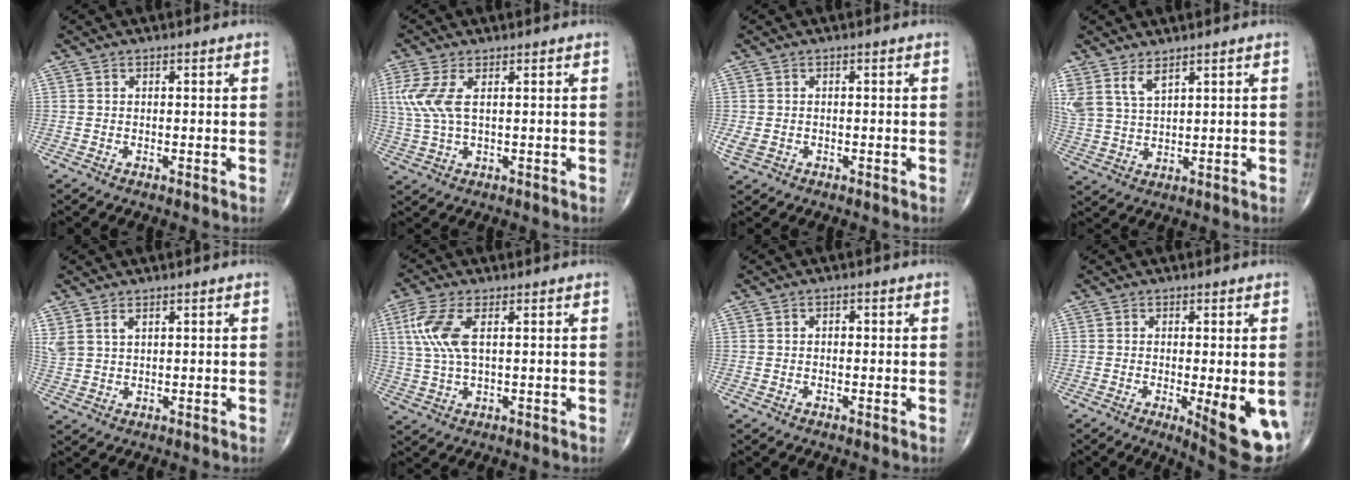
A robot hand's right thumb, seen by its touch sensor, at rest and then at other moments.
{"total": 6.8, "force": [1.8, 2.8, 5.9], "torque": [-0.161, 0.002, 0.044]}
{"total": 2.3, "force": [-0.5, 1.8, 1.3], "torque": [-0.035, 0.001, -0.004]}
{"total": 6.4, "force": [4.4, 2.5, 4.0], "torque": [-0.083, -0.018, 0.100]}
{"total": 3.6, "force": [2.2, 1.7, 2.2], "torque": [-0.051, -0.002, 0.057]}
{"total": 8.5, "force": [2.4, 3.4, 7.4], "torque": [-0.187, 0.002, 0.050]}
{"total": 0.9, "force": [0.0, 0.7, 0.6], "torque": [0.002, 0.003, -0.002]}
{"total": 10.9, "force": [-2.8, 2.7, 10.2], "torque": [-0.129, -0.024, -0.032]}